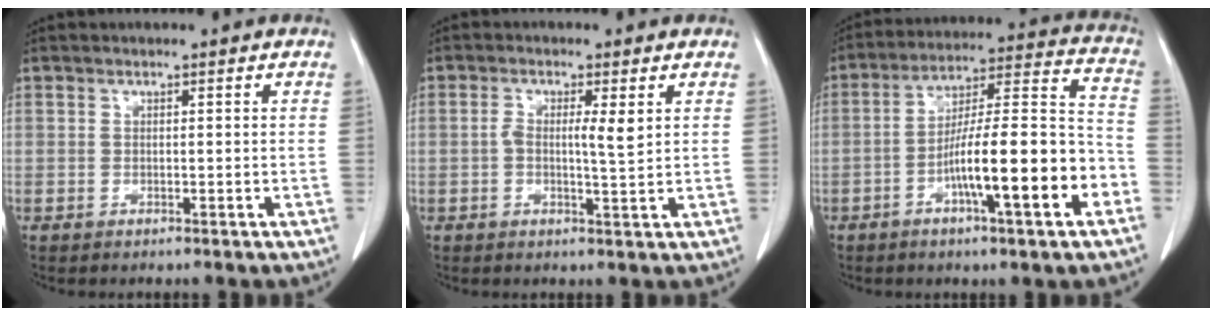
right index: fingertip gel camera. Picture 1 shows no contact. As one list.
[{"total": 4.0, "force": [0.7, 0.6, 3.9], "torque": [-0.071, 0.005, 0.009]}, {"total": 17.0, "force": [-6.3, 1.7, 15.7], "torque": [-0.248, 0.011, -0.099]}]